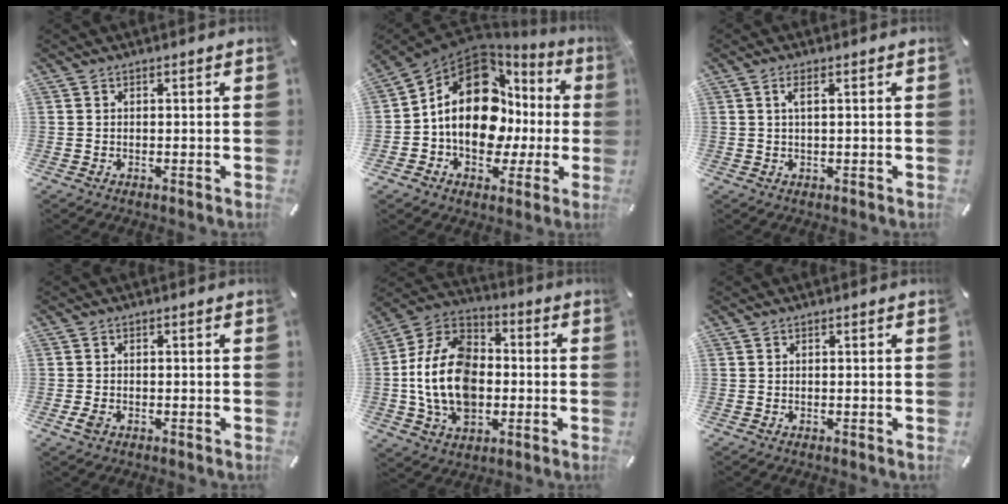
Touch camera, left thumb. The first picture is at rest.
{"total": 19.0, "force": [1.9, 13.3, 13.5], "torque": [-0.230, -0.007, 0.032]}
{"total": 2.4, "force": [0.6, 0.4, 2.2], "torque": [-0.046, 0.003, 0.009]}
{"total": 2.1, "force": [-0.8, 1.2, 1.5], "torque": [-0.040, -0.003, -0.017]}
{"total": 18.3, "force": [-2.5, 13.2, 12.4], "torque": [-0.284, 0.014, -0.050]}
{"total": 0.0}